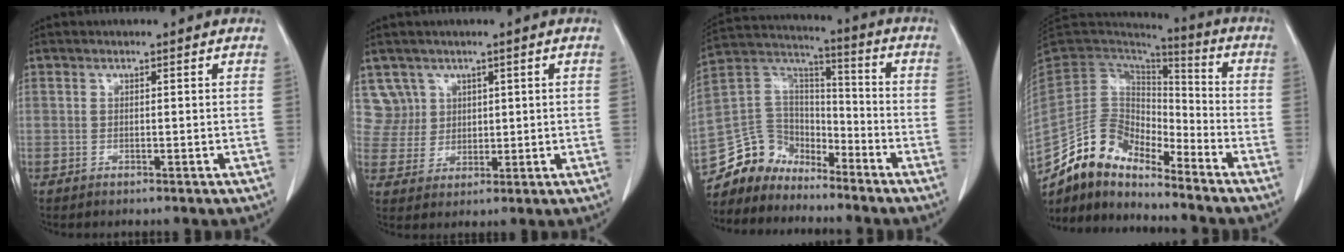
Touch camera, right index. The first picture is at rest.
{"total": 5.4, "force": [3.0, 4.4, -0.6], "torque": [0.023, 0.007, 0.063]}
{"total": 10.9, "force": [-9.2, 5.6, 1.6], "torque": [-0.040, 0.056, -0.176]}
{"total": 11.1, "force": [-9.8, 4.3, 3.1], "torque": [-0.061, 0.048, -0.186]}